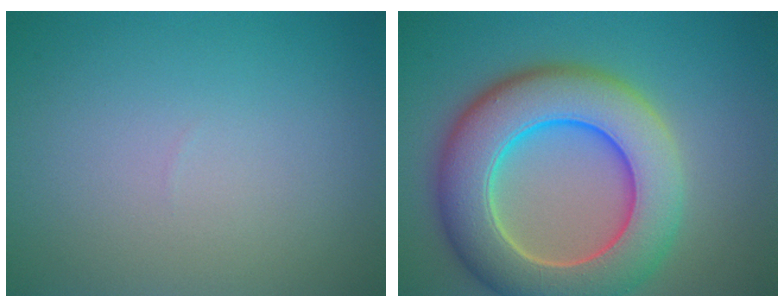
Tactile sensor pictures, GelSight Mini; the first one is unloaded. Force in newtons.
{"total": 10.7, "press": 10.7, "slide": 0.8}